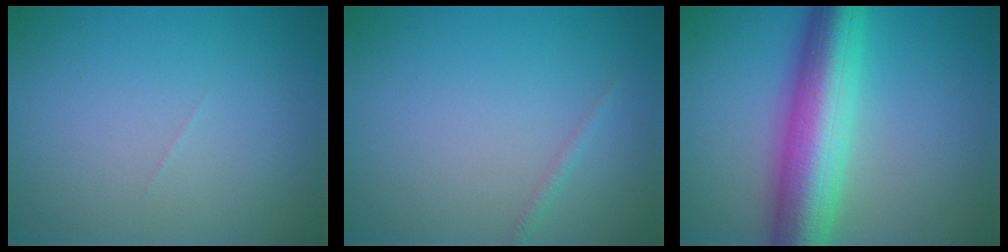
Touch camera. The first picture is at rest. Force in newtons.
{"total": 0.7, "press": 0.7, "slide": 0.0}
{"total": 9.4, "press": 9.4, "slide": 0.2}